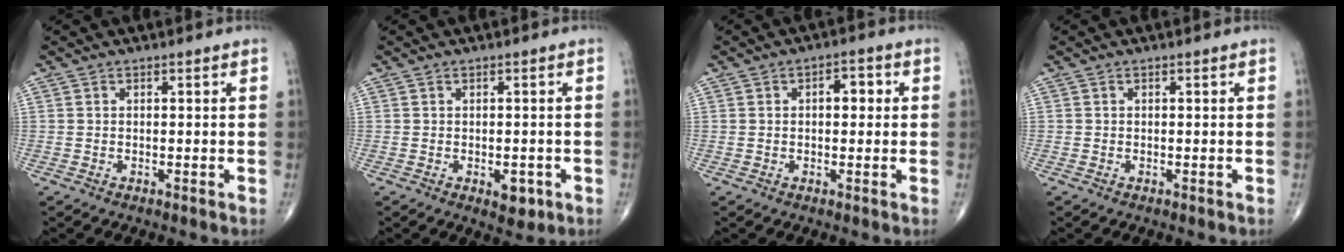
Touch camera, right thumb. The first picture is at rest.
{"total": 3.4, "force": [-1.1, 1.9, 2.5], "torque": [-0.017, -0.001, -0.008]}
{"total": 3.8, "force": [0.6, 2.1, 3.1], "torque": [-0.032, 0.011, 0.005]}
{"total": 0.0}